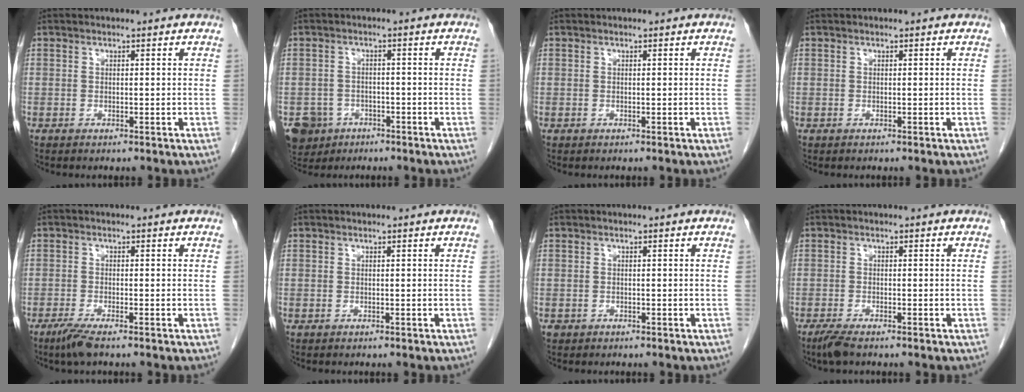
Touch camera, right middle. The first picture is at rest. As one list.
[{"total": 5.5, "force": [-3.3, 4.3, 0.8], "torque": [-0.018, 0.005, -0.051]}, {"total": 0.0}, {"total": 0.0}, {"total": 3.0, "force": [-2.1, 0.1, 2.1], "torque": [-0.047, -0.009, -0.045]}, {"total": 0.0}, {"total": 0.7, "force": [-0.3, 0.6, 0.1], "torque": [-0.005, 0.003, -0.004]}, {"total": 2.5, "force": [-1.9, 0.4, 1.6], "torque": [-0.038, -0.008, -0.036]}]